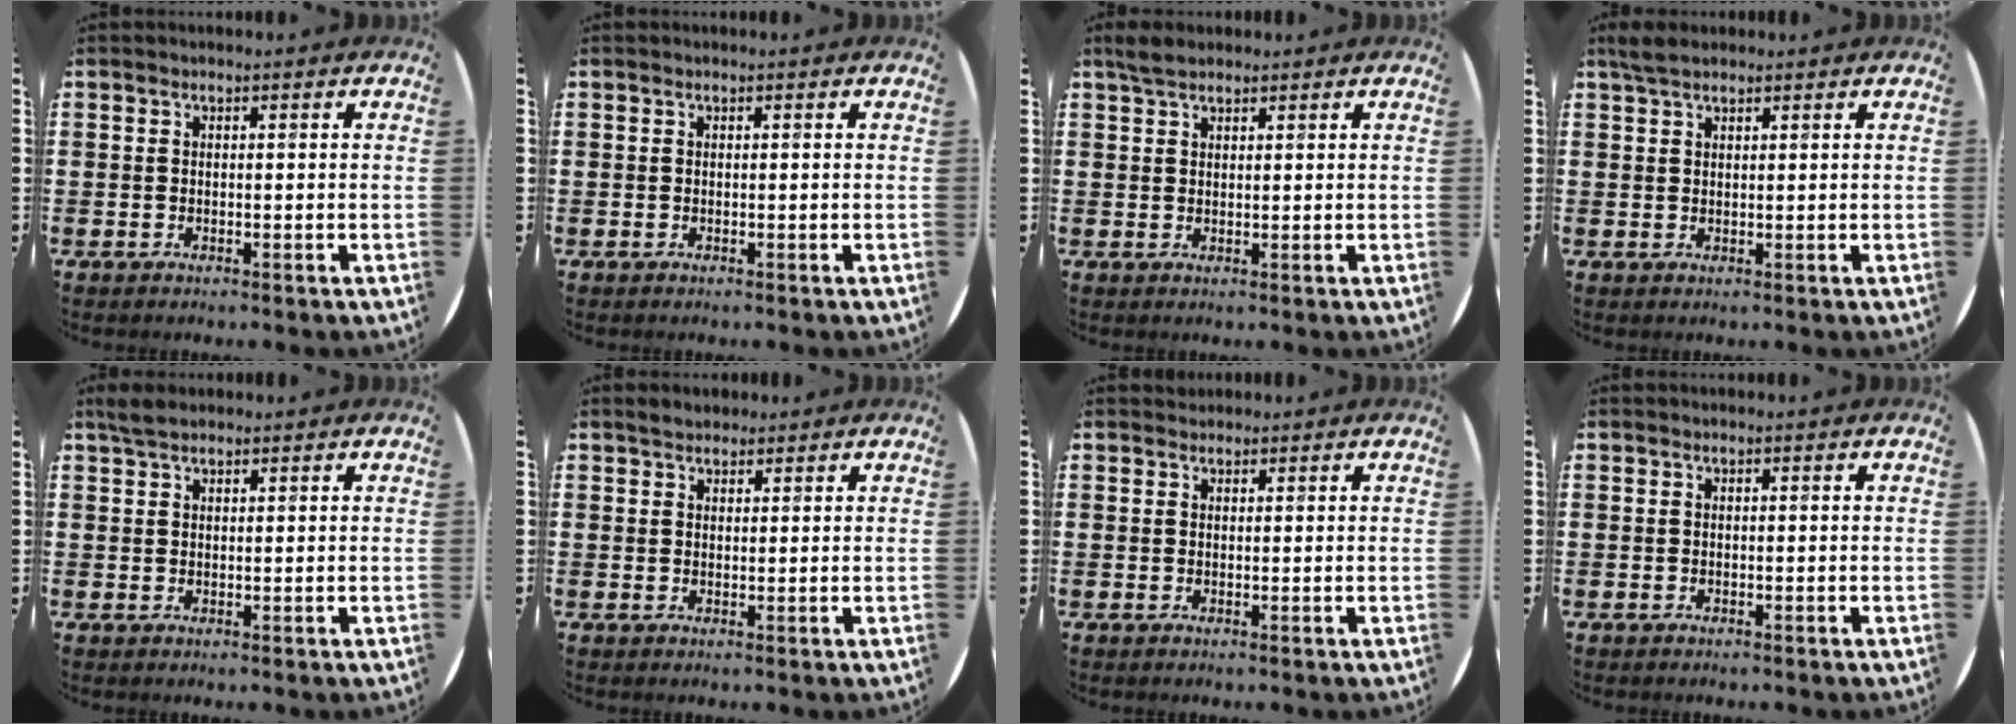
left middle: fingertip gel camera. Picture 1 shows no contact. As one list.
[{"total": 0.0}, {"total": 2.5, "force": [2.1, 0.9, 1.1], "torque": [-0.025, 0.008, 0.038]}, {"total": 2.5, "force": [2.0, 0.8, 1.2], "torque": [-0.028, 0.007, 0.036]}, {"total": 2.3, "force": [1.9, 0.8, 1.0], "torque": [-0.024, 0.008, 0.035]}, {"total": 1.8, "force": [1.6, 0.6, 0.2], "torque": [0.002, 0.001, 0.030]}, {"total": 0.8, "force": [0.7, 0.2, -0.2], "torque": [0.004, 0.004, 0.013]}, {"total": 0.0}]